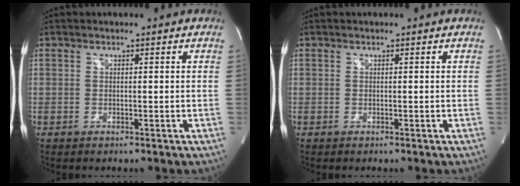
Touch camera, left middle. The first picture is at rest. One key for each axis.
{"total": 0.0}